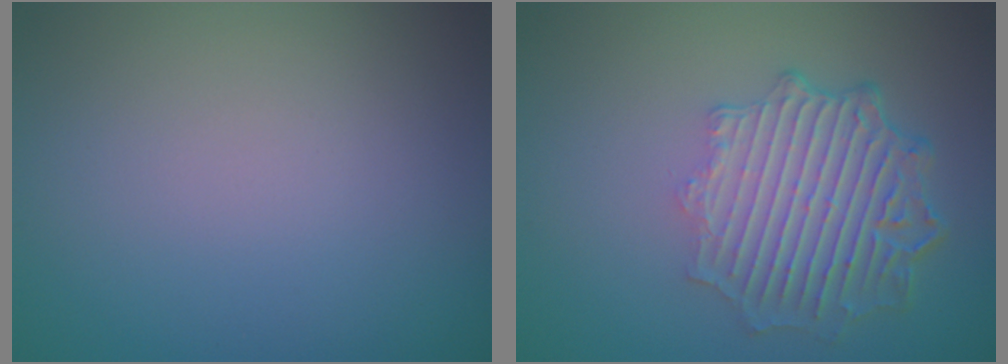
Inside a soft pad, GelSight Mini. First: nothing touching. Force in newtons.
{"total": 6.3, "press": 4.8, "slide": 4.1}